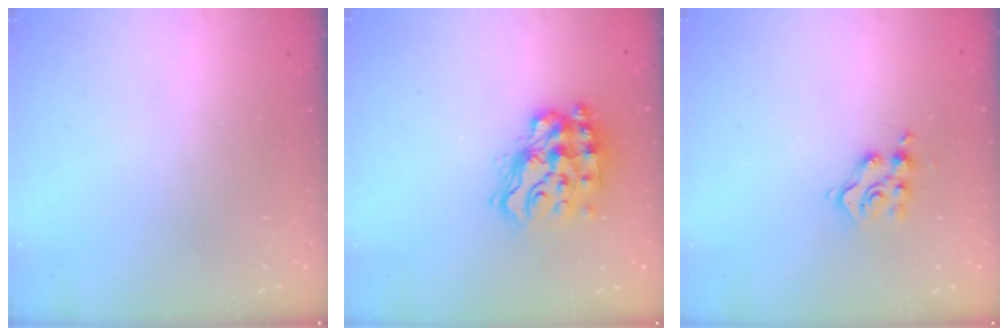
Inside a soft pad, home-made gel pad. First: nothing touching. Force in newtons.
{"total": 15.1, "press": 15.0, "slide": 1.1}
{"total": 5.7, "press": 5.7, "slide": 0.0}